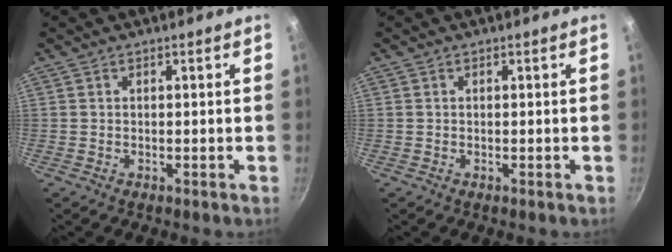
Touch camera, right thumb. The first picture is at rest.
{"total": 0.0}